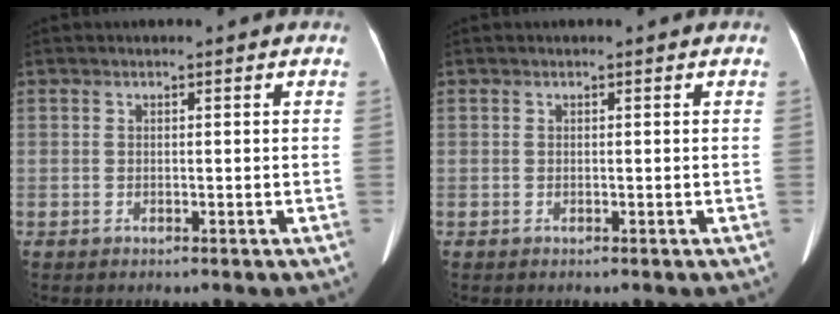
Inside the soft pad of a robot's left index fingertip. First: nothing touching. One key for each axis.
{"total": 0.0}